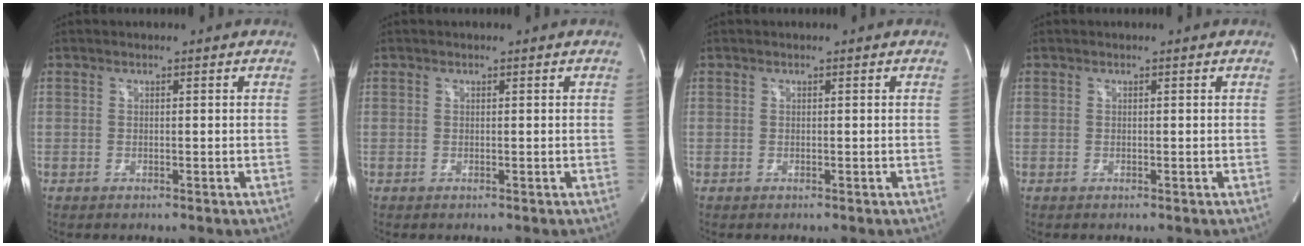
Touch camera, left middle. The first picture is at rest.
{"total": 0.0}
{"total": 0.0}
{"total": 0.0}